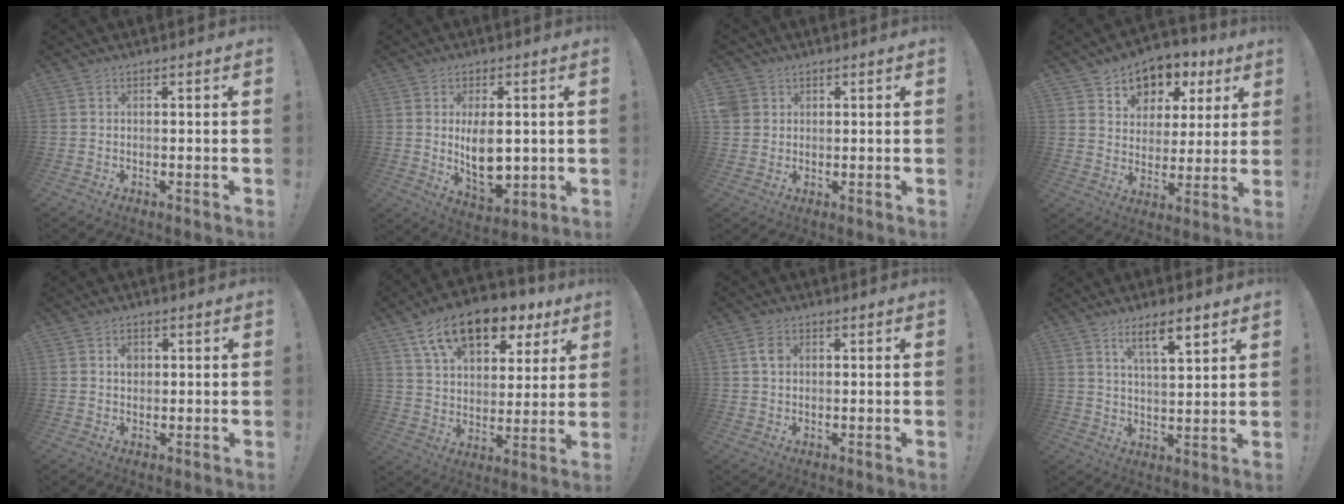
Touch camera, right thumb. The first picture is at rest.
{"total": 10.5, "force": [0.7, 5.7, 8.8], "torque": [-0.137, -0.018, 0.013]}
{"total": 3.7, "force": [1.8, 3.1, 0.7], "torque": [-0.019, 0.001, 0.037]}
{"total": 8.5, "force": [4.7, 6.7, 2.3], "torque": [-0.029, -0.039, 0.092]}
{"total": 2.5, "force": [0.4, 2.0, 1.5], "torque": [-0.009, -0.003, 0.002]}
{"total": 17.1, "force": [10.6, 9.1, 9.9], "torque": [-0.161, -0.059, 0.189]}
{"total": 3.3, "force": [1.1, 2.5, 1.9], "torque": [-0.030, 0.002, 0.020]}
{"total": 8.7, "force": [5.6, 1.9, 6.4], "torque": [-0.098, -0.029, 0.093]}